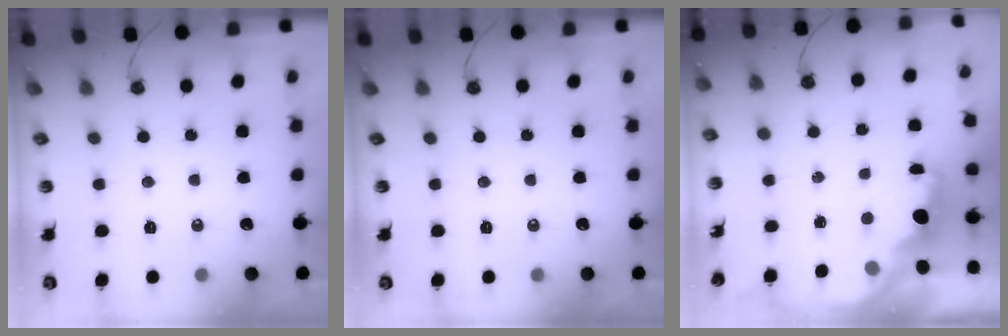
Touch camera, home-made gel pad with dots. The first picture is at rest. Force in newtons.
{"total": 0.0}
{"total": 2.2, "press": 2.1, "slide": 0.8}